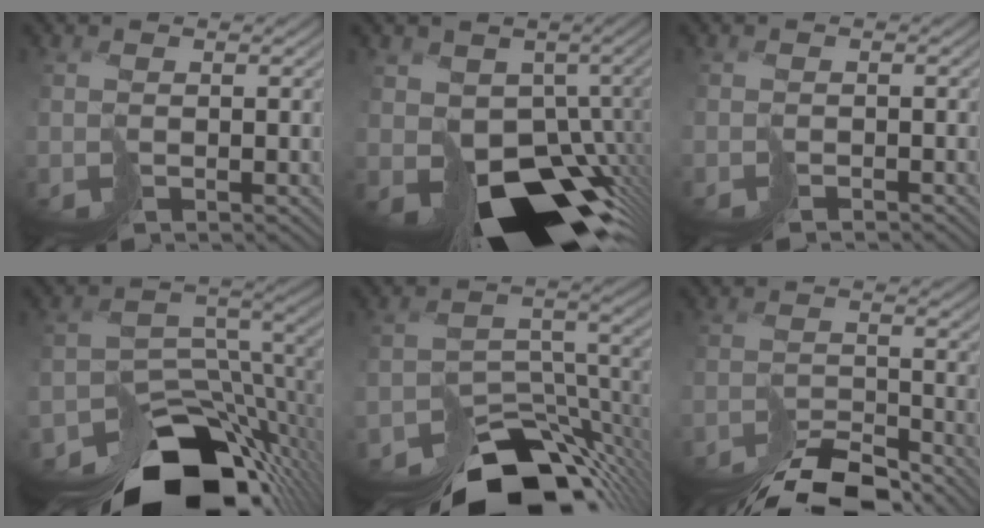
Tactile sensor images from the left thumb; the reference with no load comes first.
{"total": 14.3, "force": [-6.0, 9.1, 9.2], "torque": [-0.167, -0.030, -0.073]}
{"total": 1.4, "force": [-1.4, 0.1, -0.2], "torque": [0.011, -0.001, -0.027]}
{"total": 14.6, "force": [-10.2, 7.2, 7.5], "torque": [-0.130, -0.032, -0.147]}
{"total": 14.3, "force": [-11.8, 5.1, 6.2], "torque": [-0.102, -0.018, -0.170]}
{"total": 9.9, "force": [-9.4, 0.8, 2.9], "torque": [-0.031, -0.004, -0.149]}